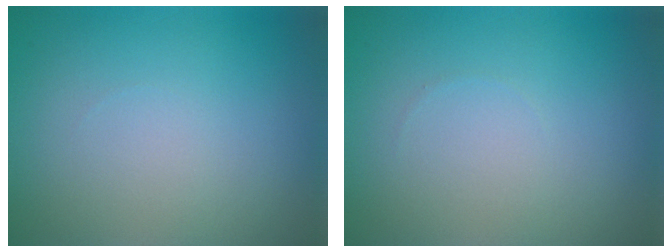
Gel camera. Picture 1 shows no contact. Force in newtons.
{"total": 0.0}